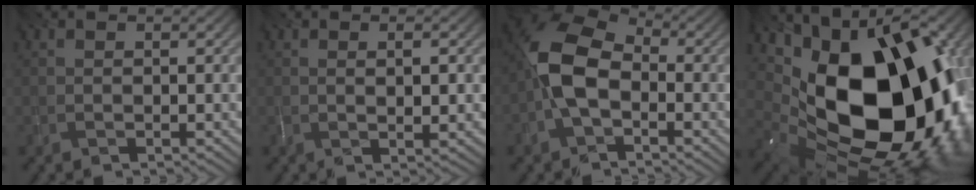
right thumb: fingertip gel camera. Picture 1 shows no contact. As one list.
[{"total": 2.0, "force": [0.3, 0.5, 1.9], "torque": [-0.038, -0.003, 0.007]}, {"total": 8.5, "force": [-1.7, 5.2, 6.5], "torque": [-0.137, 0.015, -0.049]}, {"total": 20.0, "force": [1.5, 14.0, 14.2], "torque": [-0.252, -0.052, 0.075]}]